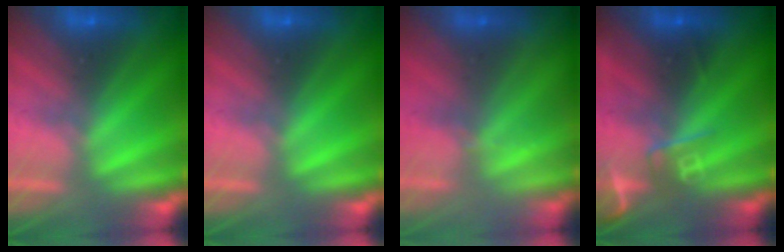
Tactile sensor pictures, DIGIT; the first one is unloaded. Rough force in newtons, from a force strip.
{"total": 0.0}
{"total": 2.3}
{"total": 2.7}